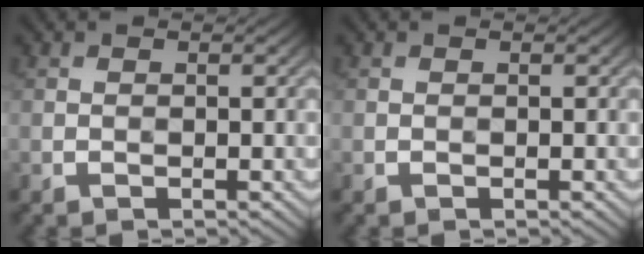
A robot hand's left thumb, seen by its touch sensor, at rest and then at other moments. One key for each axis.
{"total": 0.0}